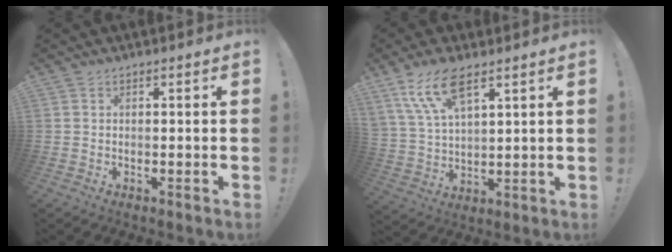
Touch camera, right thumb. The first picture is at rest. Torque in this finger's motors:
{"motor_torque": [-0.40, 0.79, 0.30, 0.14, 0.33]}